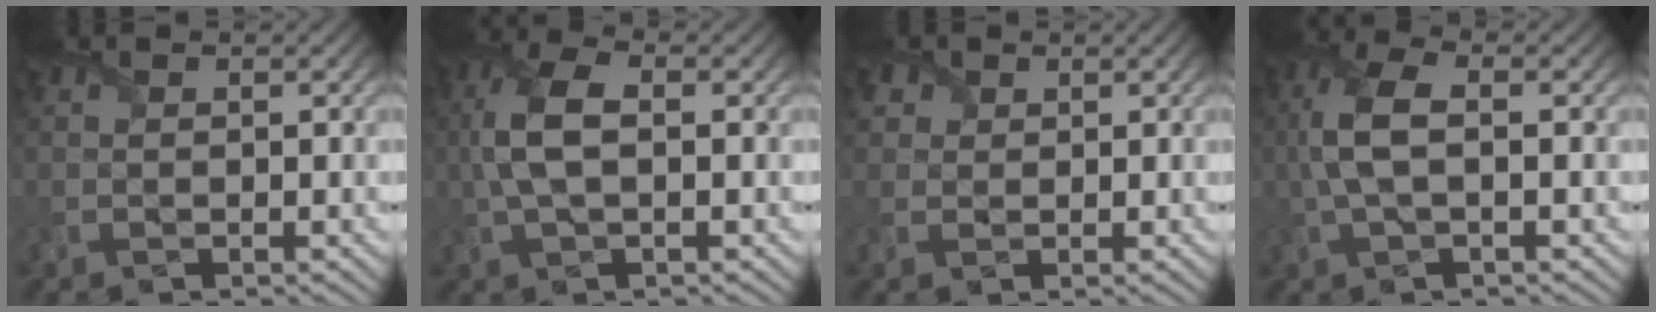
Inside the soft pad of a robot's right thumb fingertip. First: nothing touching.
{"total": 6.4, "force": [0.3, 3.1, 5.6], "torque": [-0.138, 0.009, -0.001]}
{"total": 2.5, "force": [1.4, 2.0, 0.7], "torque": [-0.021, -0.003, 0.031]}
{"total": 5.8, "force": [0.1, 2.5, 5.2], "torque": [-0.133, 0.008, -0.004]}